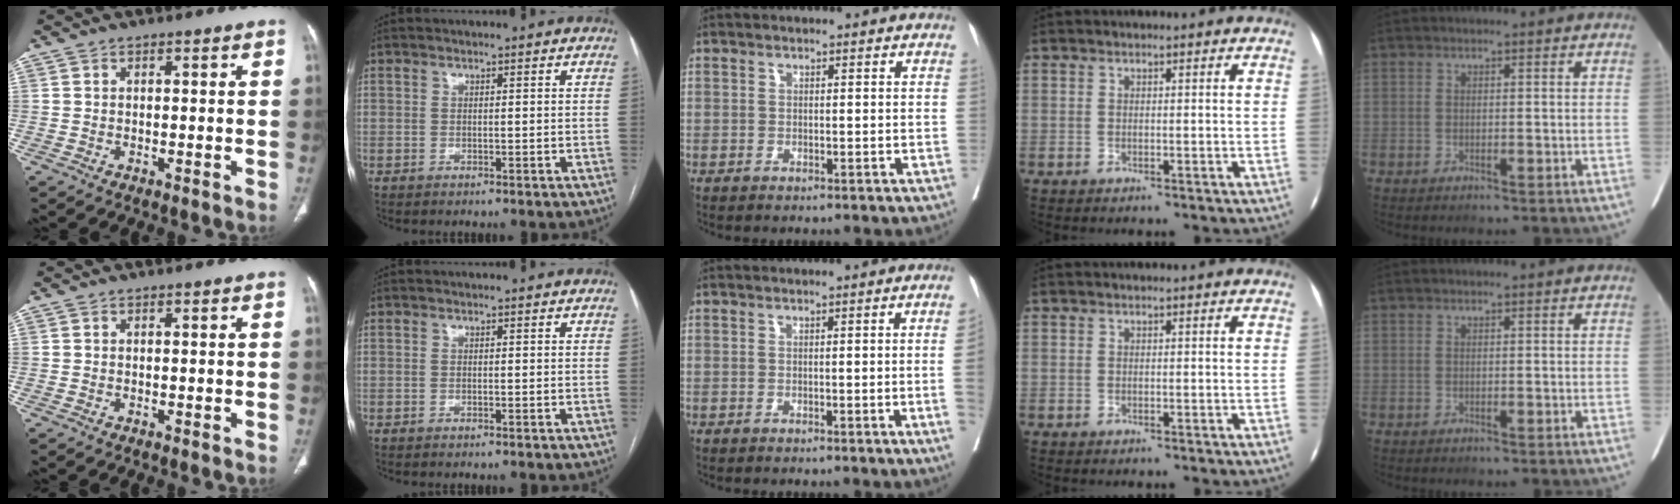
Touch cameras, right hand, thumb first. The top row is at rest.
{"middle": {"total": 3.2, "force": [-0.8, -0.8, 3.0], "torque": [-0.040, 0.001, -0.009]}}